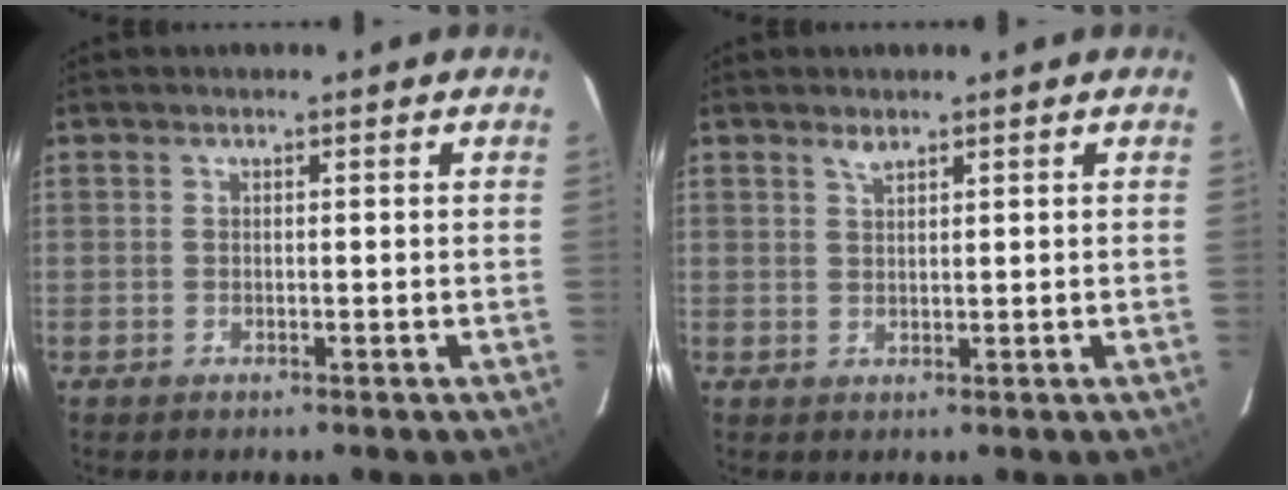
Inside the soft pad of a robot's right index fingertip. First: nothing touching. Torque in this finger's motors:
{"motor_torque": [0.08, 0.06, 0.02, 0.00]}